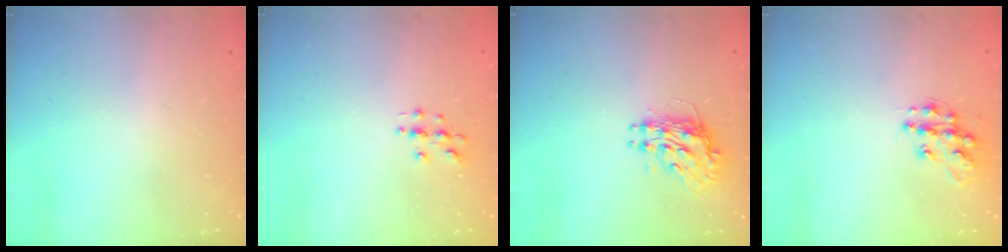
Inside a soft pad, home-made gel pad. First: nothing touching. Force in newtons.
{"total": 2.9, "press": 2.9, "slide": 0.3}
{"total": 9.2, "press": 9.2, "slide": 0.9}
{"total": 11.8, "press": 11.8, "slide": 0.7}